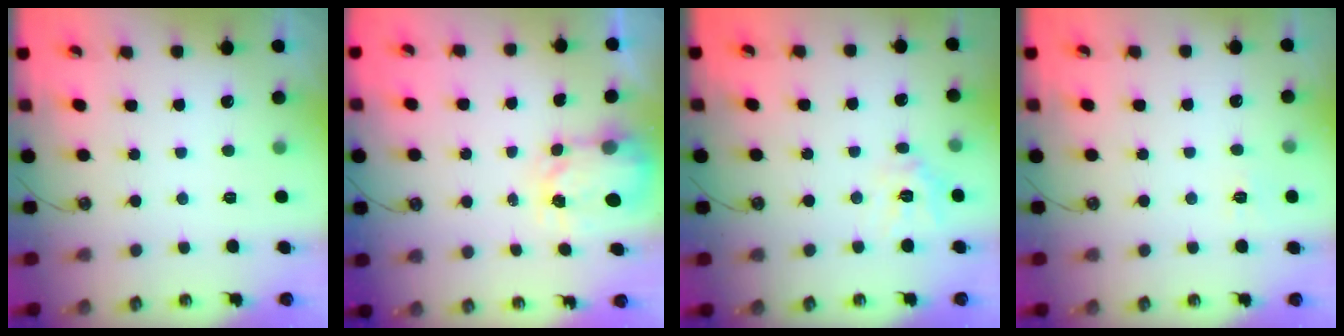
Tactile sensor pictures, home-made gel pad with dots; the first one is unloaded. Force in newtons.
{"total": 3.9, "press": 3.8, "slide": 0.5}
{"total": 10.7, "press": 10.7, "slide": 0.8}
{"total": 5.7, "press": 5.7, "slide": 0.6}